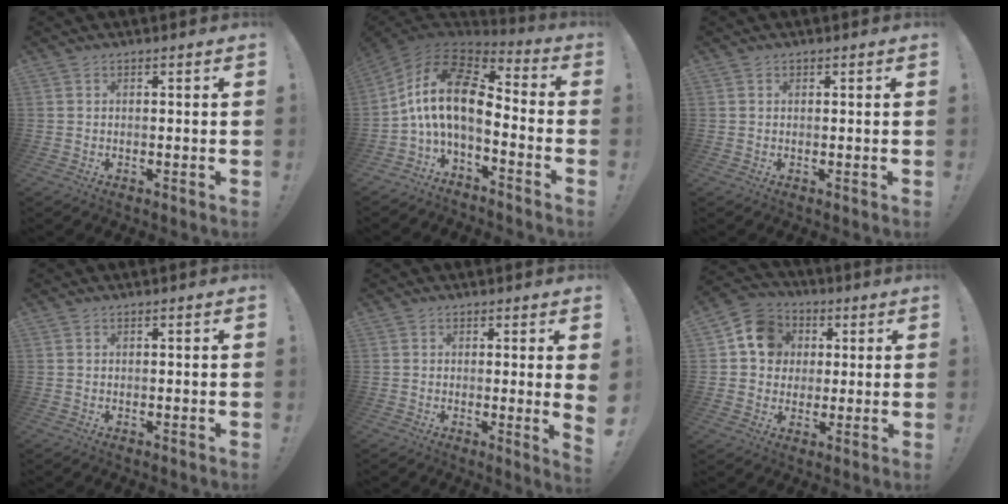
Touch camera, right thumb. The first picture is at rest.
{"total": 15.1, "force": [1.5, 7.2, 13.3], "torque": [-0.240, -0.011, 0.026]}
{"total": 0.0}
{"total": 0.0}
{"total": 3.0, "force": [0.9, -0.6, 2.8], "torque": [-0.032, -0.018, 0.011]}
{"total": 12.2, "force": [2.9, 10.8, 4.9], "torque": [-0.059, 0.000, 0.060]}